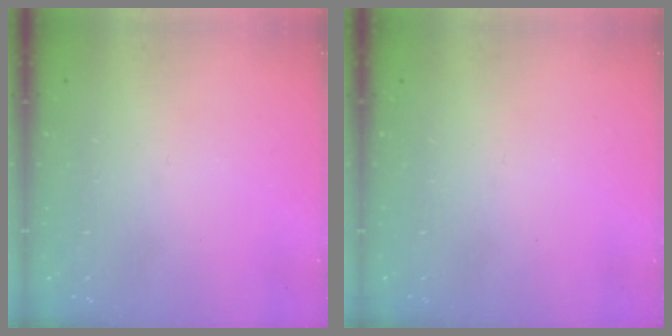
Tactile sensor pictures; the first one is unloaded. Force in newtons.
{"total": 0.0}